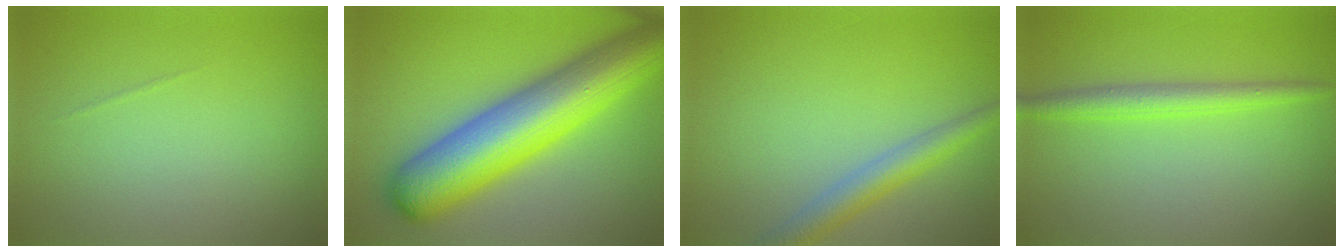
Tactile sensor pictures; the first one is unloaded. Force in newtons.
{"total": 12.2, "press": 12.2, "slide": 0.4}
{"total": 3.6, "press": 3.6, "slide": 0.2}
{"total": 2.6, "press": 2.6, "slide": 0.1}